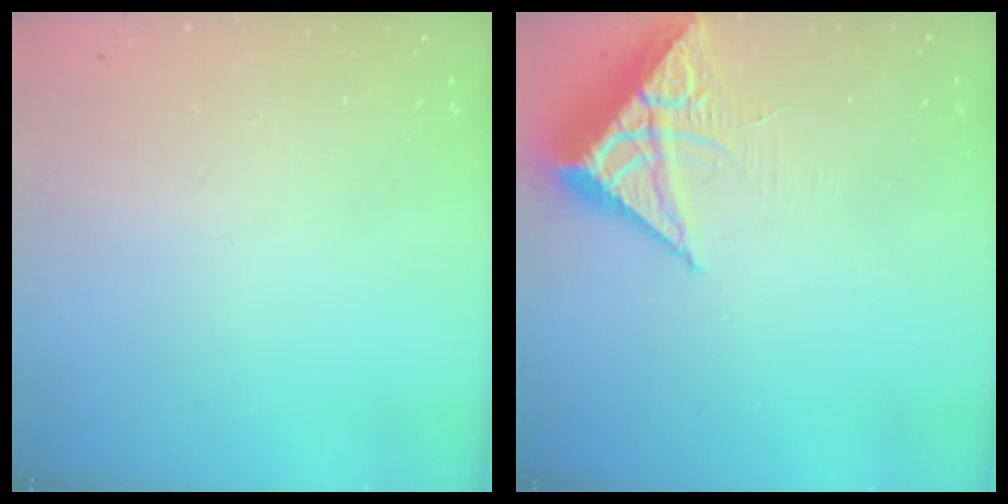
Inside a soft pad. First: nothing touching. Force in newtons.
{"total": 7.7, "press": 7.7, "slide": 0.5}